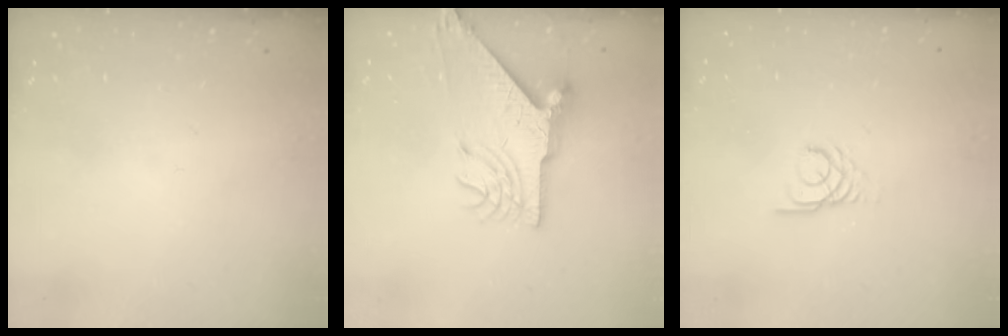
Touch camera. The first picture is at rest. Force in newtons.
{"total": 10.4, "press": 10.3, "slide": 1.3}
{"total": 1.3, "press": 1.3, "slide": 0.2}